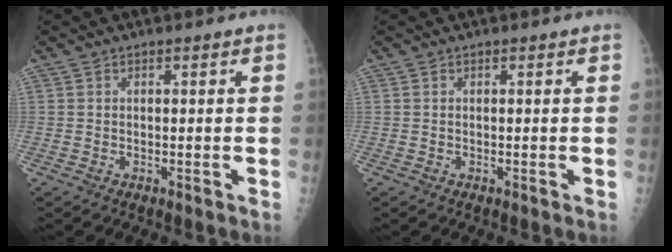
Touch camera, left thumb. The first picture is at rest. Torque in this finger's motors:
{"motor_torque": [0.07, 0.09, -0.01, 0.00, 0.02]}